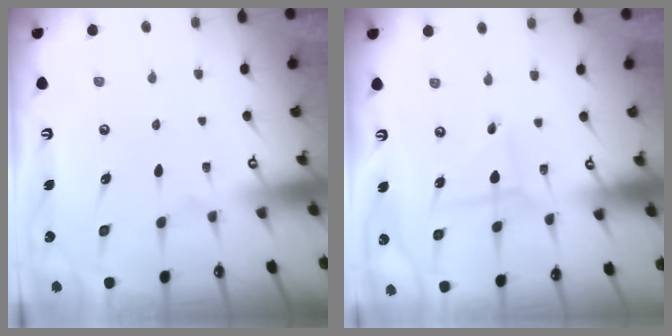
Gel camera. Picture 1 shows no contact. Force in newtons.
{"total": 1.5, "press": 1.5, "slide": 0.1}